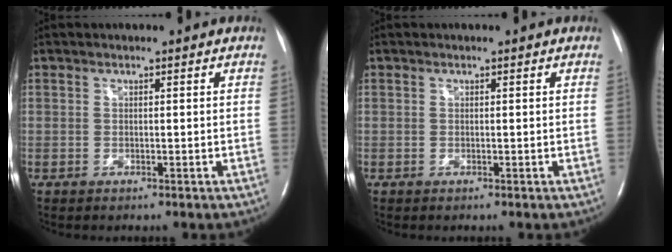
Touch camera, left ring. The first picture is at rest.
{"total": 0.0}